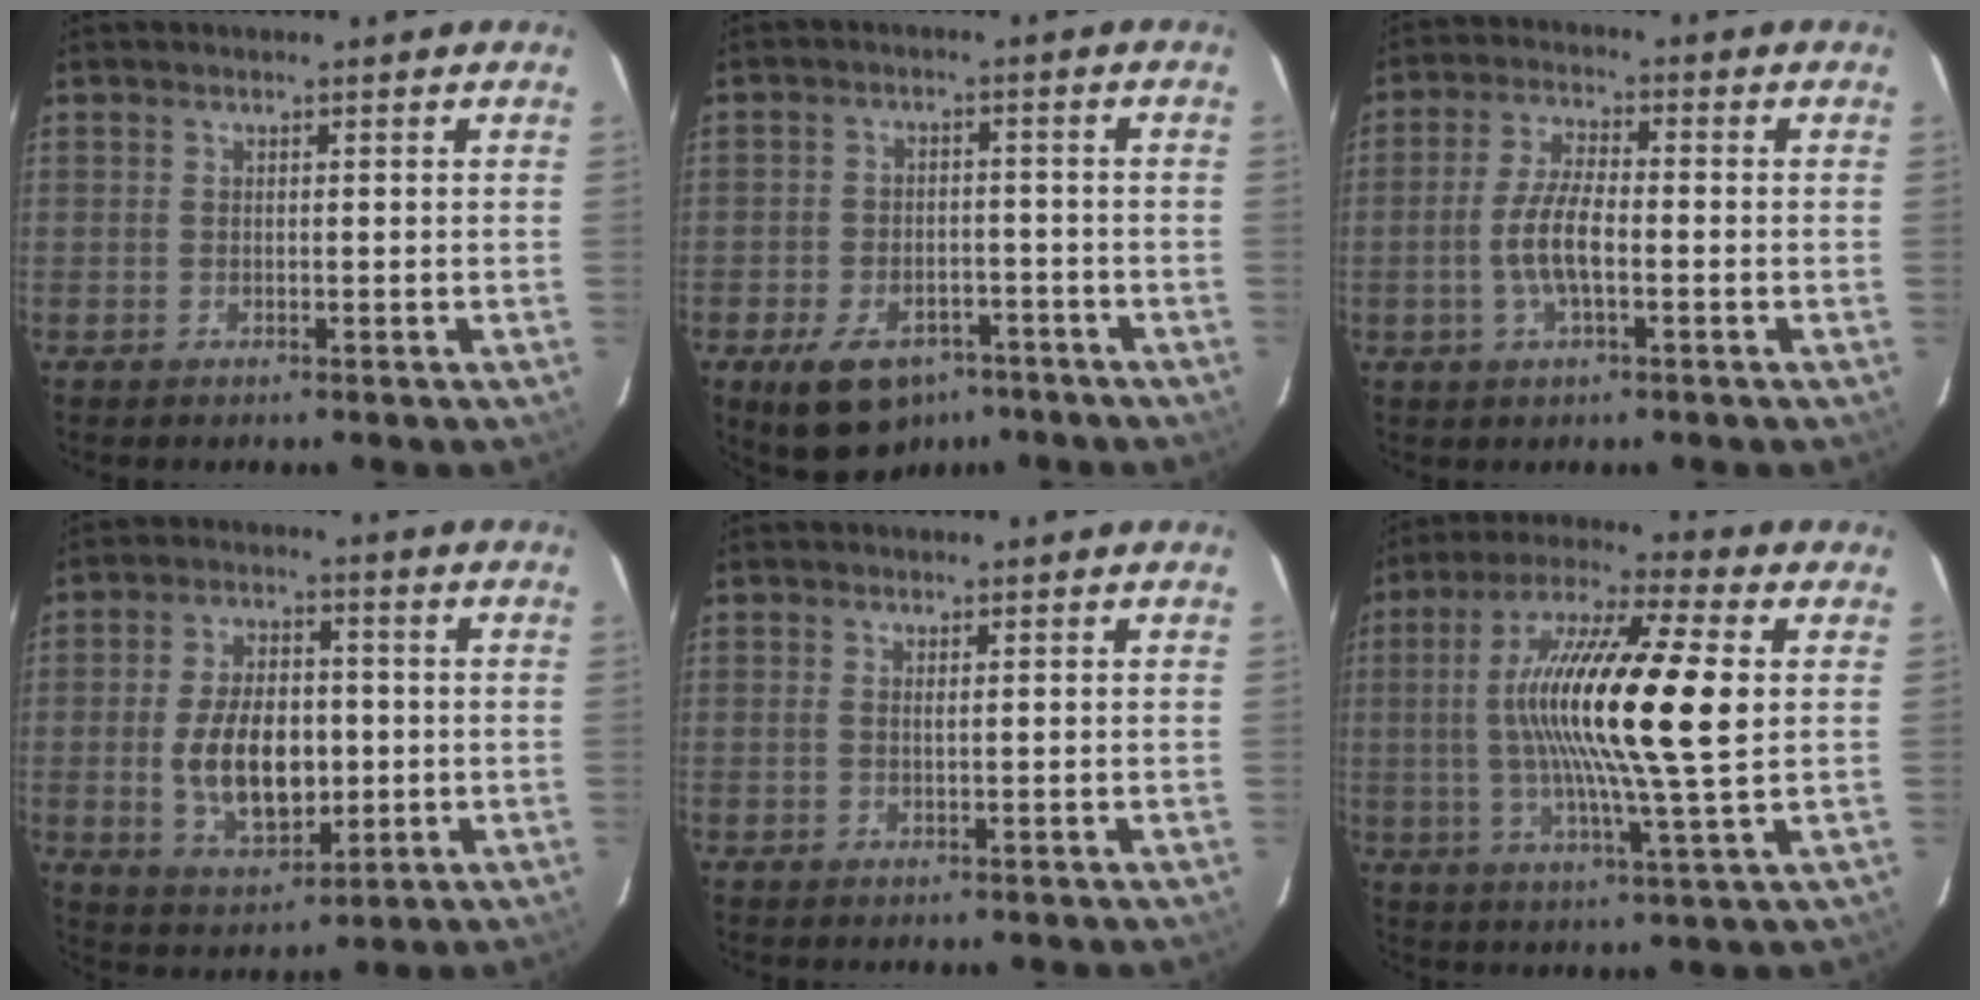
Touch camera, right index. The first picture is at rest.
{"total": 12.2, "force": [-7.5, 7.5, 6.0], "torque": [-0.136, 0.003, -0.103]}
{"total": 7.1, "force": [-1.8, 2.4, 6.5], "torque": [-0.133, 0.002, -0.034]}
{"total": 13.1, "force": [-1.3, 7.6, 10.6], "torque": [-0.205, 0.001, -0.006]}
{"total": 0.6, "force": [0.2, -0.1, 0.5], "torque": [-0.012, 0.001, 0.003]}
{"total": 19.4, "force": [2.1, 1.5, 19.2], "torque": [-0.345, 0.007, 0.027]}